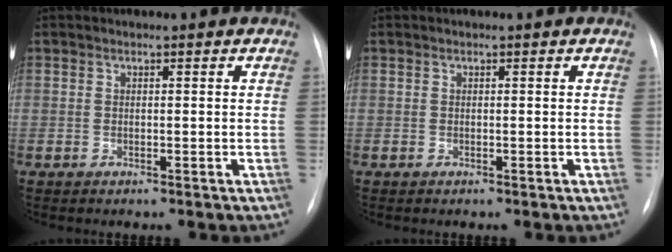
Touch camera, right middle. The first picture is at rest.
{"total": 0.0}